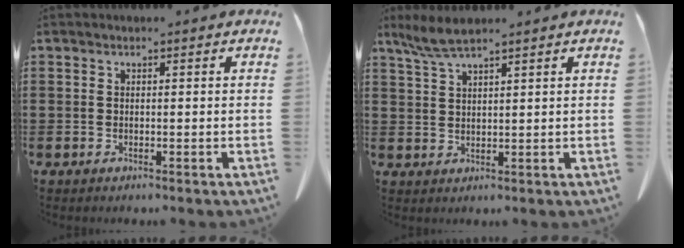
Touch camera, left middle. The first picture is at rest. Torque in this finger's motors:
{"motor_torque": [0.17, -0.07, 0.05, 0.03]}